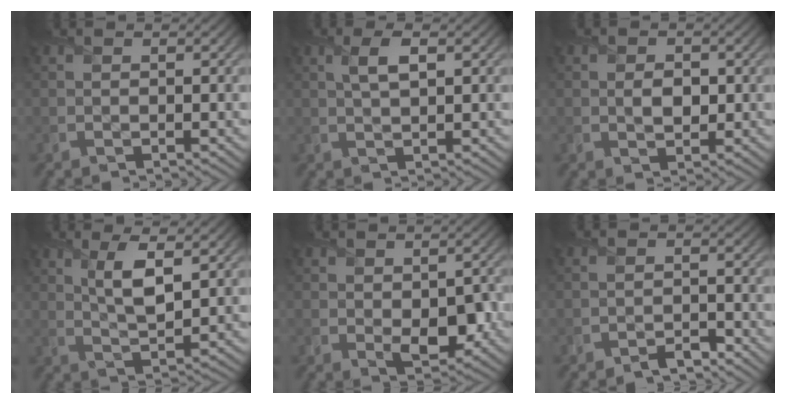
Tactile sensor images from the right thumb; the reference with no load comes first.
{"total": 3.0, "force": [1.2, 0.7, 2.6], "torque": [-0.055, 0.009, 0.022]}
{"total": 2.4, "force": [0.1, 1.5, 1.9], "torque": [-0.038, -0.004, -0.001]}
{"total": 5.8, "force": [2.5, 1.7, 4.9], "torque": [-0.103, -0.003, 0.047]}
{"total": 4.6, "force": [-0.7, 2.8, 3.7], "torque": [-0.059, -0.015, -0.006]}
{"total": 1.8, "force": [-1.6, 0.3, 0.7], "torque": [-0.010, 0.007, -0.030]}